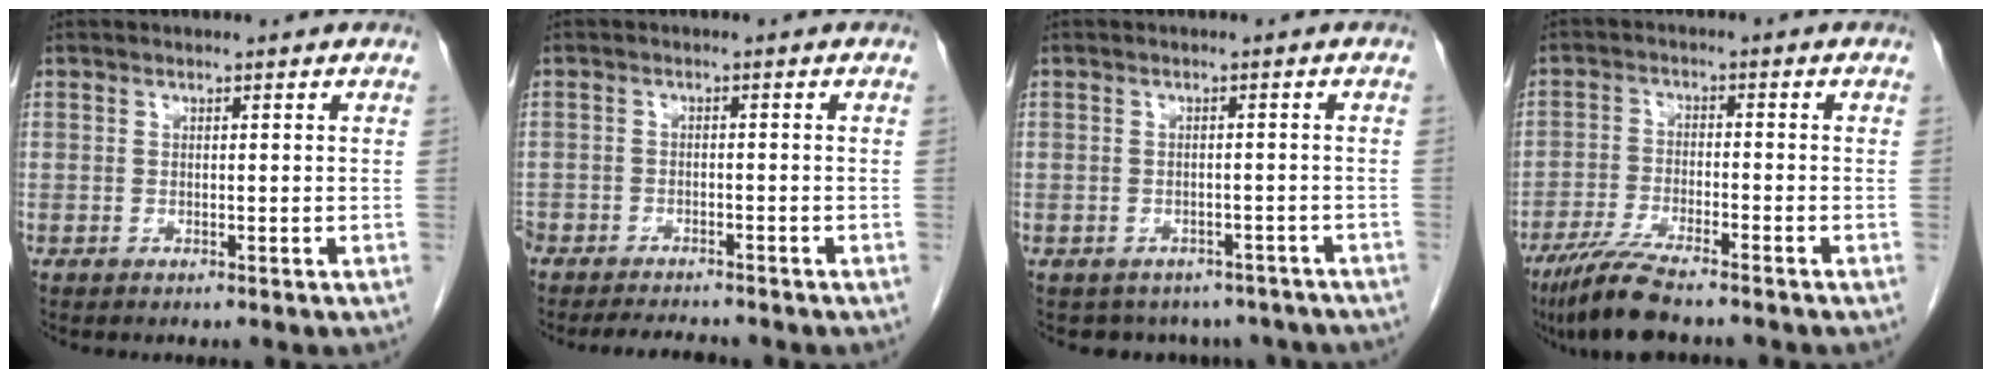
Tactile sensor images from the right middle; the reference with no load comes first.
{"total": 6.1, "force": [-5.6, 1.6, 1.8], "torque": [-0.027, -0.008, -0.087]}
{"total": 8.9, "force": [-7.4, 4.9, 1.3], "torque": [-0.007, 0.010, -0.073]}
{"total": 7.8, "force": [-6.2, 0.7, 4.7], "torque": [-0.088, -0.022, -0.111]}